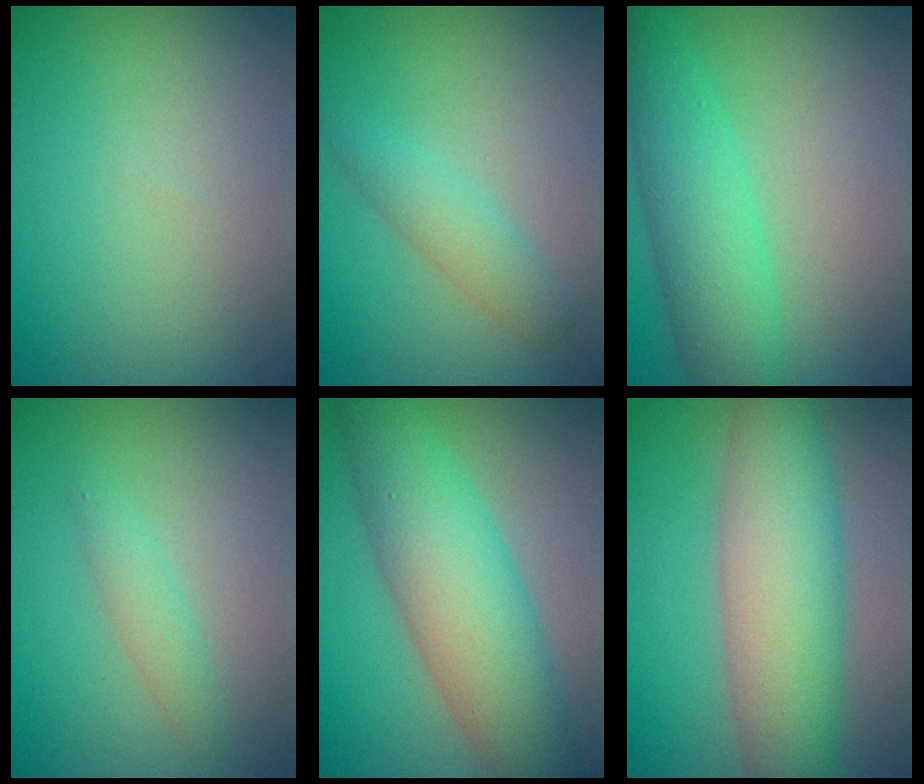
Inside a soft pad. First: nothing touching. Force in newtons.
{"total": 2.4, "press": 2.4, "slide": 0.1}
{"total": 5.1, "press": 5.1, "slide": 0.3}
{"total": 1.6, "press": 1.6, "slide": 0.1}
{"total": 8.3, "press": 8.3, "slide": 0.2}
{"total": 7.9, "press": 7.9, "slide": 0.1}